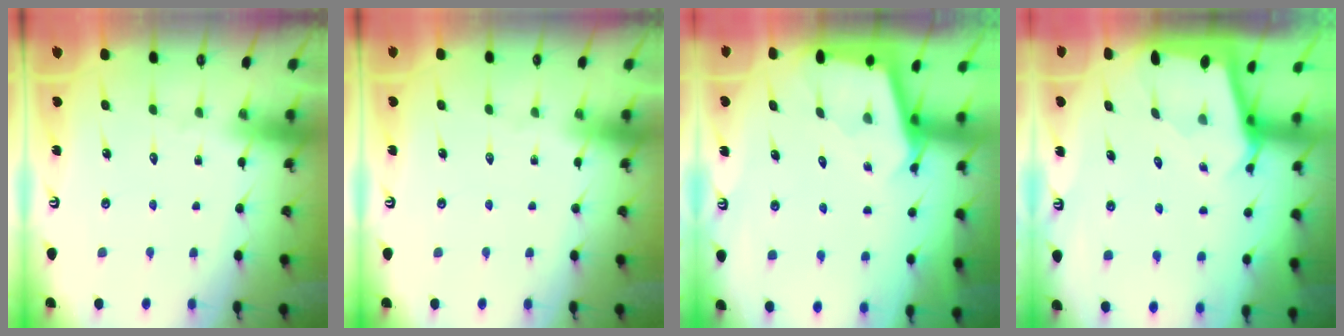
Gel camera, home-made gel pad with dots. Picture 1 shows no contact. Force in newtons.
{"total": 0.0}
{"total": 2.4, "press": 2.4, "slide": 0.1}
{"total": 1.3, "press": 1.3, "slide": 0.1}